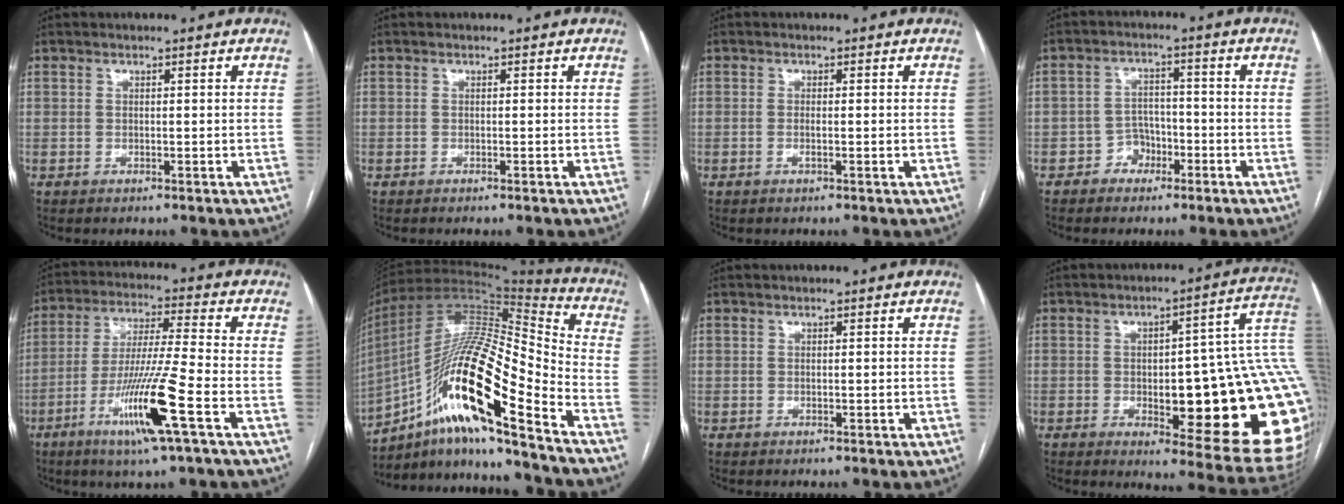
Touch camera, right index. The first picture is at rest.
{"total": 0.0}
{"total": 1.1, "force": [-0.2, 0.1, 1.0], "torque": [-0.022, 0.000, 0.000]}
{"total": 4.1, "force": [-2.2, 3.4, 0.8], "torque": [-0.004, 0.015, -0.037]}
{"total": 13.5, "force": [-5.8, -0.8, 12.2], "torque": [-0.245, -0.020, -0.108]}
{"total": 23.0, "force": [-12.5, 2.7, 19.1], "torque": [-0.365, 0.001, -0.223]}
{"total": 0.0}
{"total": 27.0, "force": [-2.4, 6.2, 26.2], "torque": [-0.232, 0.030, -0.013]}